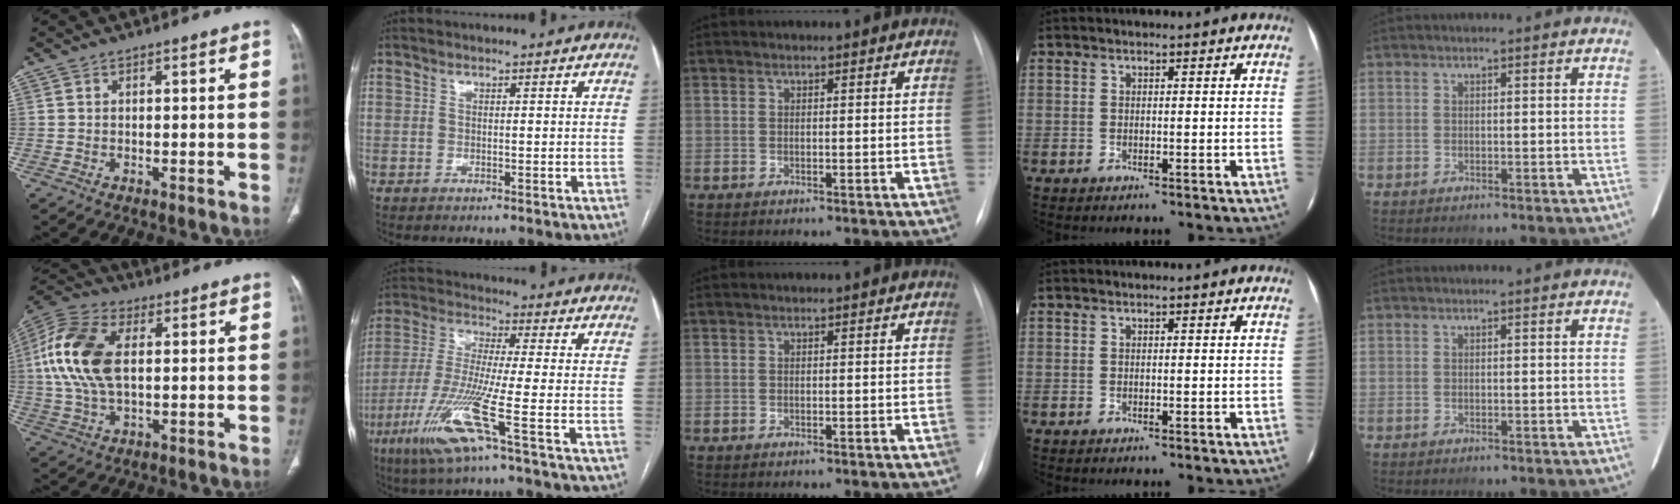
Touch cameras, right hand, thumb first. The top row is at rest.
{"thumb": {"total": 15.7, "force": [2.3, 8.7, 12.9], "torque": [-0.284, 0.014, 0.041]}, "index": {"total": 11.7, "force": [-5.4, -0.9, 10.3], "torque": [-0.218, -0.030, -0.112]}}